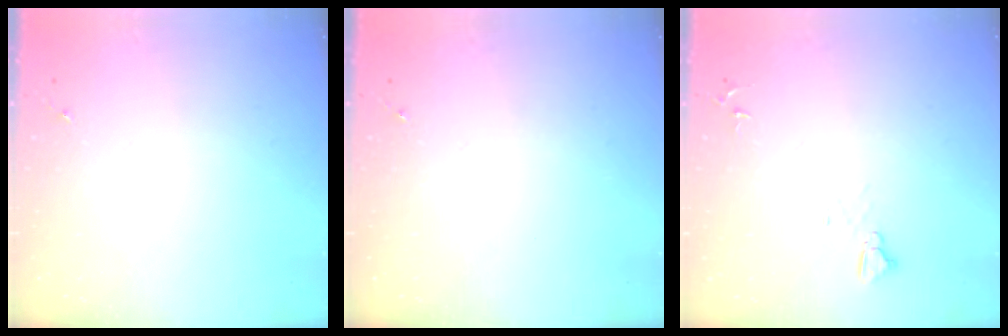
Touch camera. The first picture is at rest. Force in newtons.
{"total": 0.0}
{"total": 4.1, "press": 4.1, "slide": 0.4}